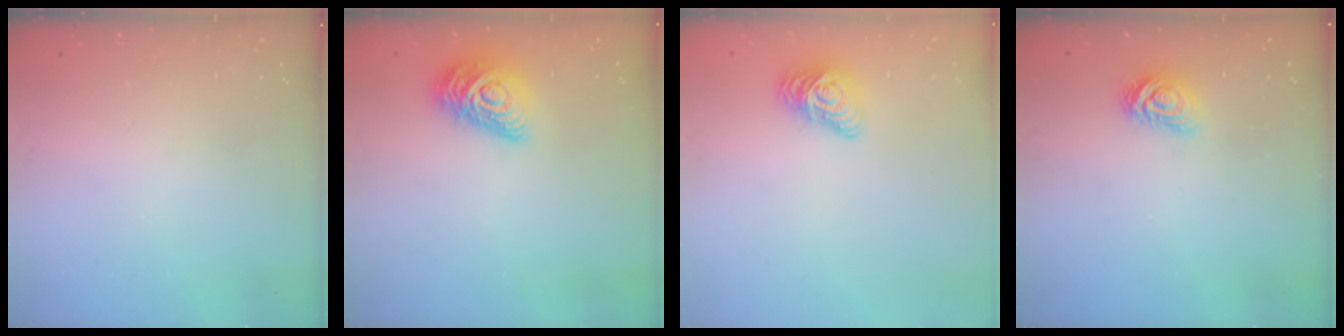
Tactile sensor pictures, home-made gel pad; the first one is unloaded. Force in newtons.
{"total": 13.4, "press": 13.4, "slide": 0.7}
{"total": 10.2, "press": 10.2, "slide": 0.3}
{"total": 3.7, "press": 3.7, "slide": 0.4}